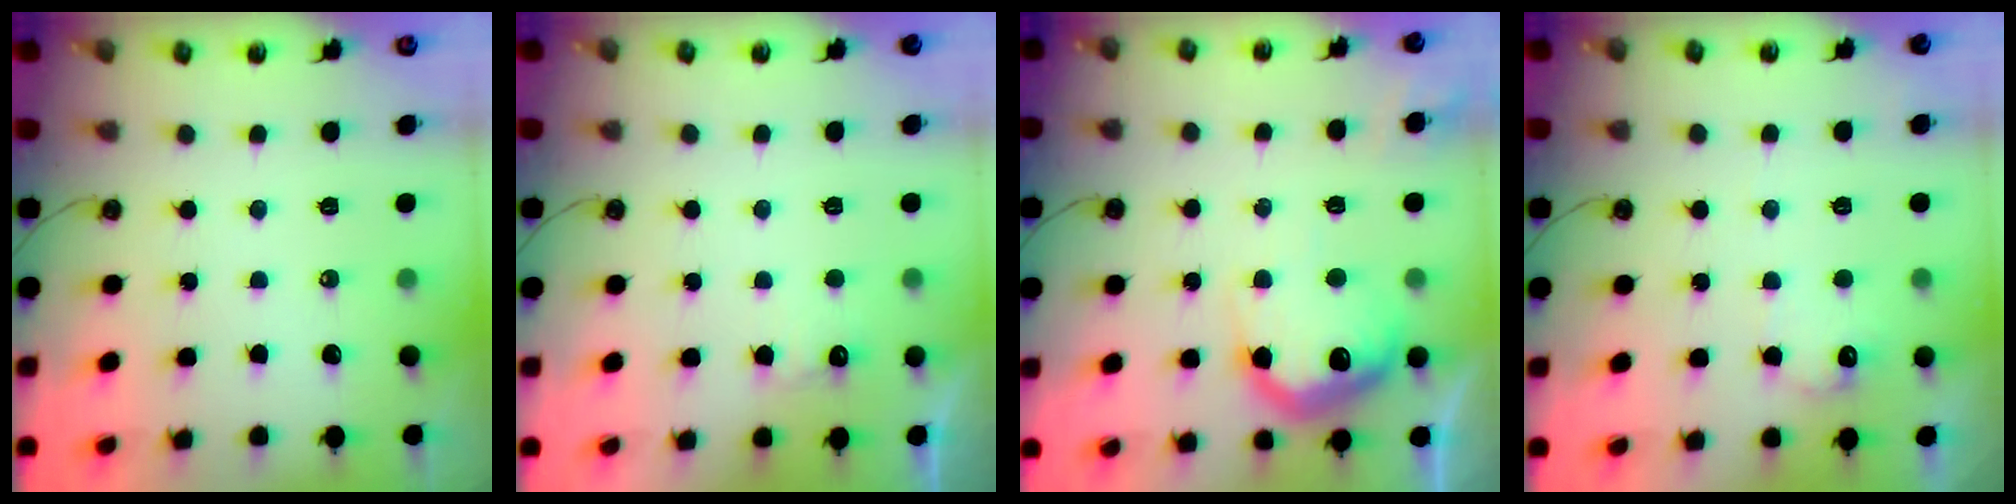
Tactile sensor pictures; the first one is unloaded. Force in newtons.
{"total": 6.3, "press": 6.1, "slide": 1.4}
{"total": 18.1, "press": 18.0, "slide": 1.3}
{"total": 9.0, "press": 9.0, "slide": 0.4}